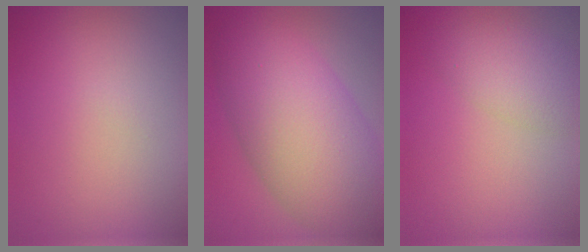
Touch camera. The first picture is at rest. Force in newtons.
{"total": 10.7, "press": 10.7, "slide": 0.2}
{"total": 3.3, "press": 3.3, "slide": 0.2}